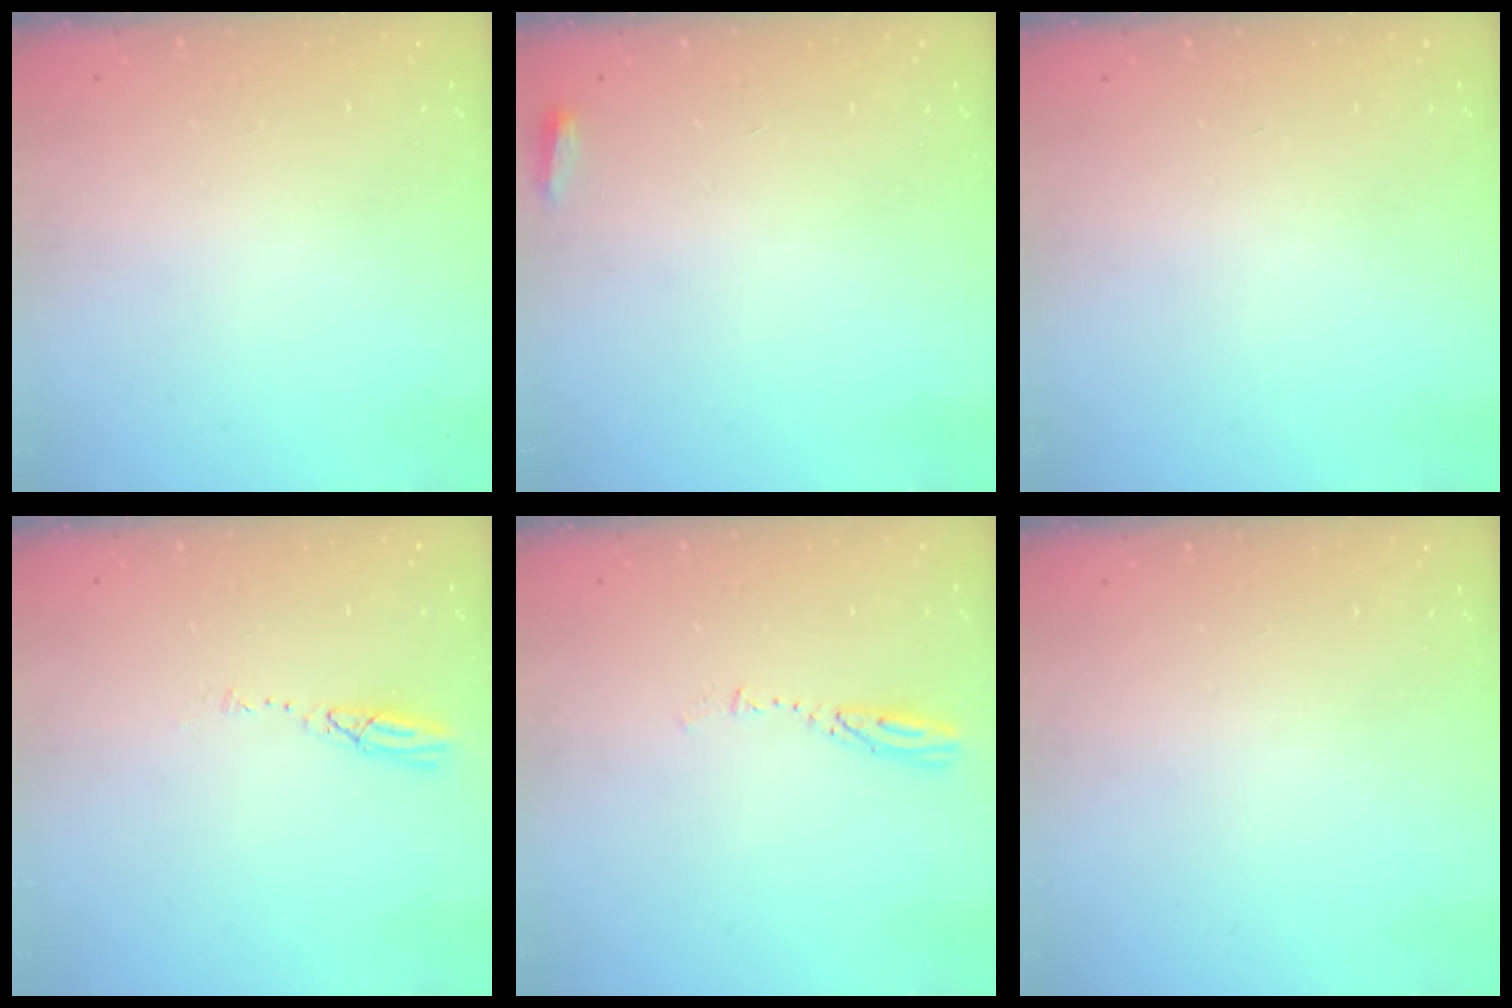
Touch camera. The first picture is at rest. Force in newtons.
{"total": 2.5, "press": 2.3, "slide": 1.0}
{"total": 0.0}
{"total": 3.8, "press": 3.8, "slide": 0.3}
{"total": 3.6, "press": 3.6, "slide": 0.2}
{"total": 0.0}